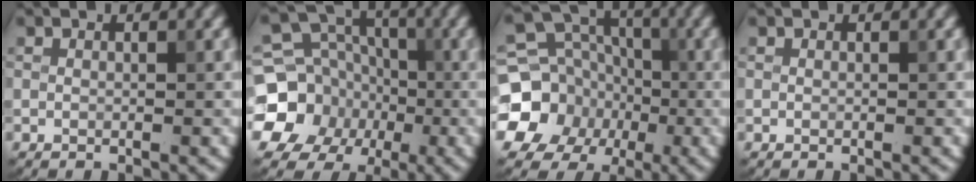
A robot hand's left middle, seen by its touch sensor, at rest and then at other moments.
{"total": 11.7, "force": [-2.9, 10.6, 4.0], "torque": [-0.096, -0.009, -0.069]}
{"total": 12.8, "force": [-3.3, 11.7, 4.2], "torque": [-0.111, -0.010, -0.071]}
{"total": 0.0}